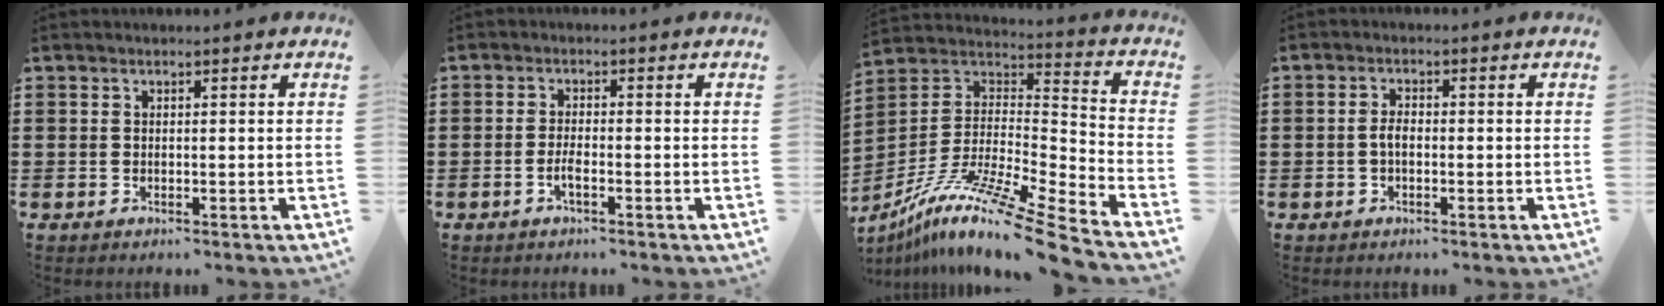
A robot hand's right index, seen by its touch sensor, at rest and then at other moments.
{"total": 2.3, "force": [-1.0, 0.5, 2.0], "torque": [-0.044, -0.001, -0.021]}
{"total": 12.6, "force": [-9.9, -0.4, 7.8], "torque": [-0.142, 0.001, -0.191]}
{"total": 2.0, "force": [-0.5, 0.9, 1.7], "torque": [-0.042, -0.001, -0.011]}